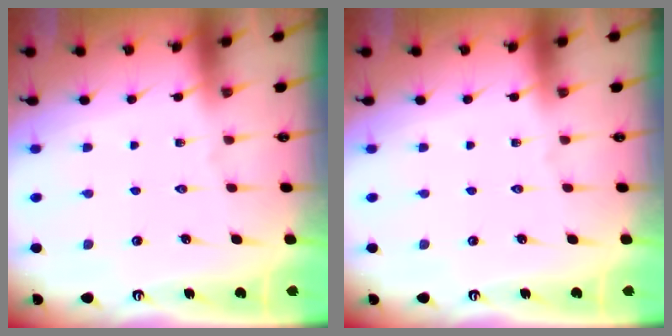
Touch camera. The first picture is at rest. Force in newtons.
{"total": 0.0}